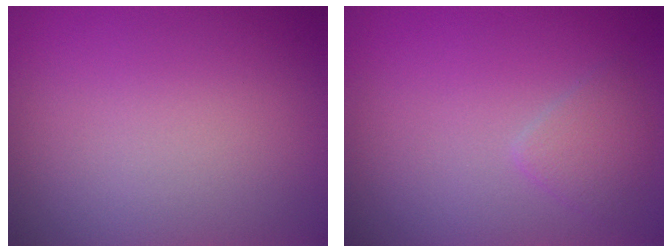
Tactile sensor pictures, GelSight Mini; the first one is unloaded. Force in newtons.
{"total": 1.6, "press": 1.6, "slide": 0.1}